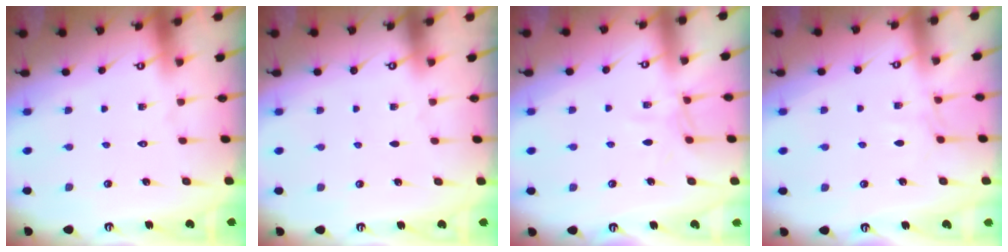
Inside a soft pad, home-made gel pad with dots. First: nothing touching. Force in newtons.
{"total": 0.0}
{"total": 5.5, "press": 5.5, "slide": 0.5}
{"total": 3.7, "press": 3.6, "slide": 0.4}